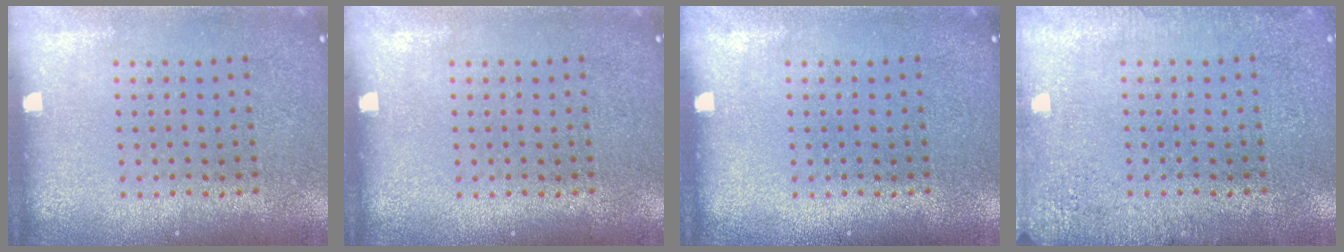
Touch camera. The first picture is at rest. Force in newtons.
{"total": 0.0}
{"total": 0.0}
{"total": 2.3, "press": 2.2, "slide": 0.3}